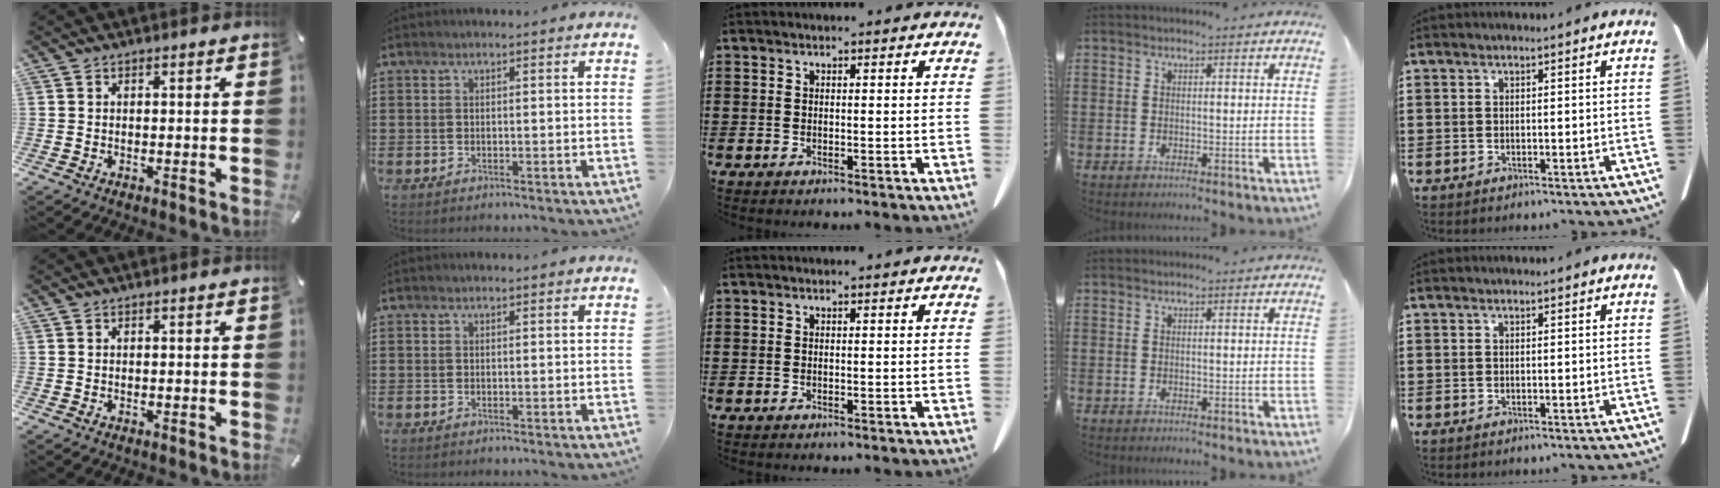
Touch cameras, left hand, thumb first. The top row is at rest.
{}